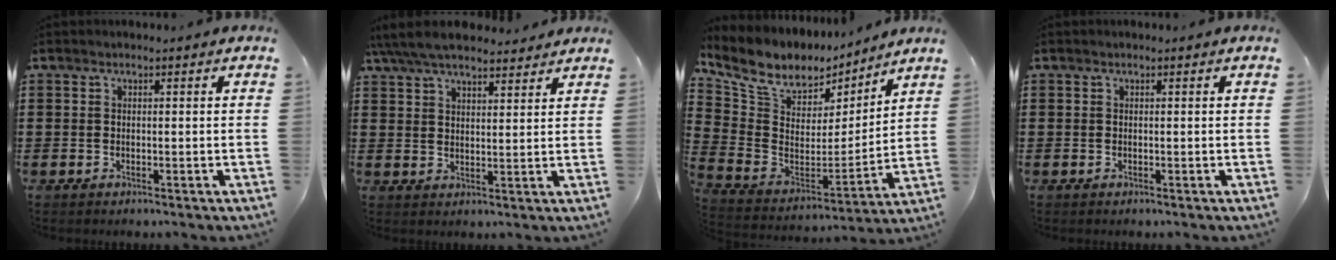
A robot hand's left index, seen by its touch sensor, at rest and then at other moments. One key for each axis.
{"total": 6.5, "fx": 5.8, "fy": 1.7, "fz": 2.5, "tx": -0.068, "ty": -0.011, "tz": 0.108}
{"total": 8.6, "fx": 6.4, "fy": 4.7, "fz": 3.4, "tx": -0.105, "ty": -0.036, "tz": 0.115}
{"total": 0.0}